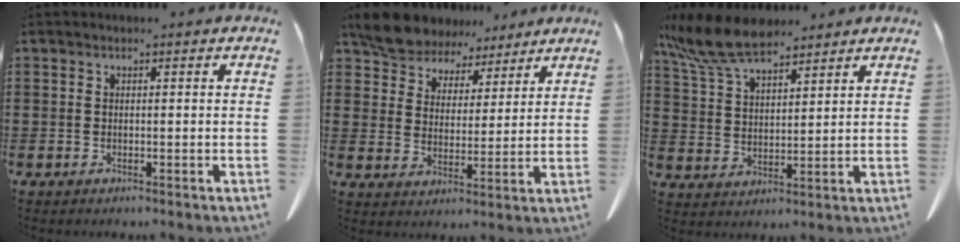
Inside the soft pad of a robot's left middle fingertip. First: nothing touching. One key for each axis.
{"total": 7.6, "fx": 6.9, "fy": 2.9, "fz": 1.1, "tx": -0.060, "ty": -0.027, "tz": 0.131}
{"total": 9.7, "fx": 7.7, "fy": 2.8, "fz": 5.1, "tx": -0.129, "ty": -0.018, "tz": 0.144}